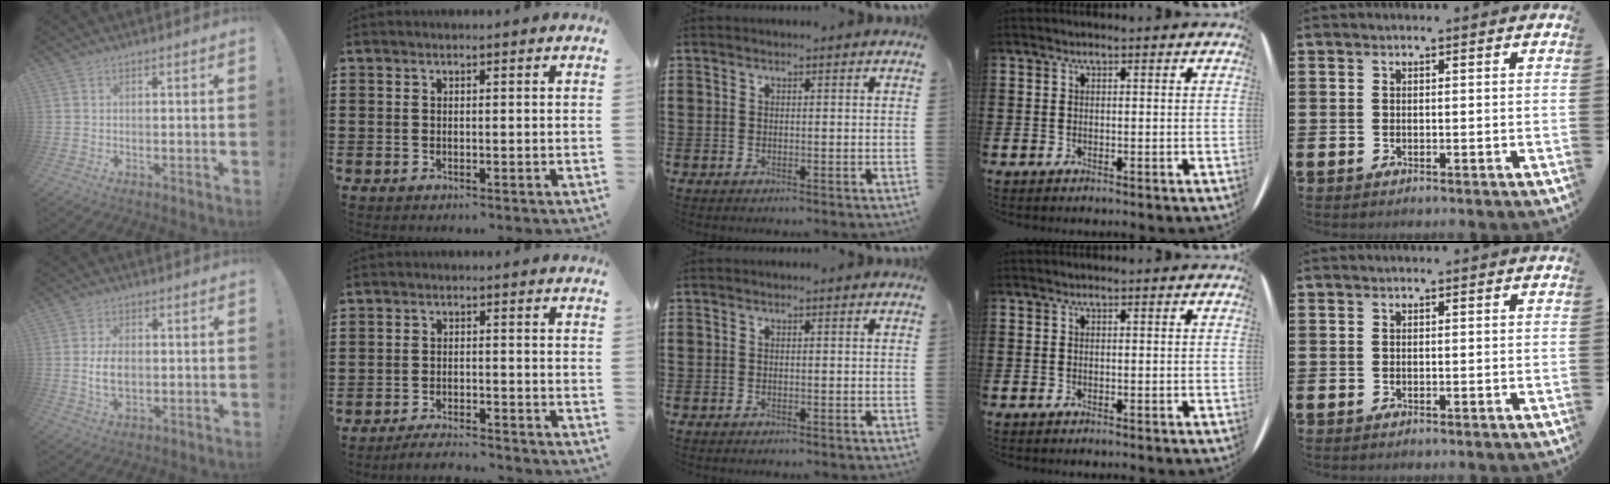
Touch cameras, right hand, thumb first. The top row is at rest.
{"thumb": {"total": 6.8, "force": [-0.3, 4.1, 5.4], "torque": [-0.092, -0.002, -0.010]}, "index": {"total": 3.0, "force": [-3.0, 0.1, 0.2], "torque": [-0.007, 0.002, -0.062]}}